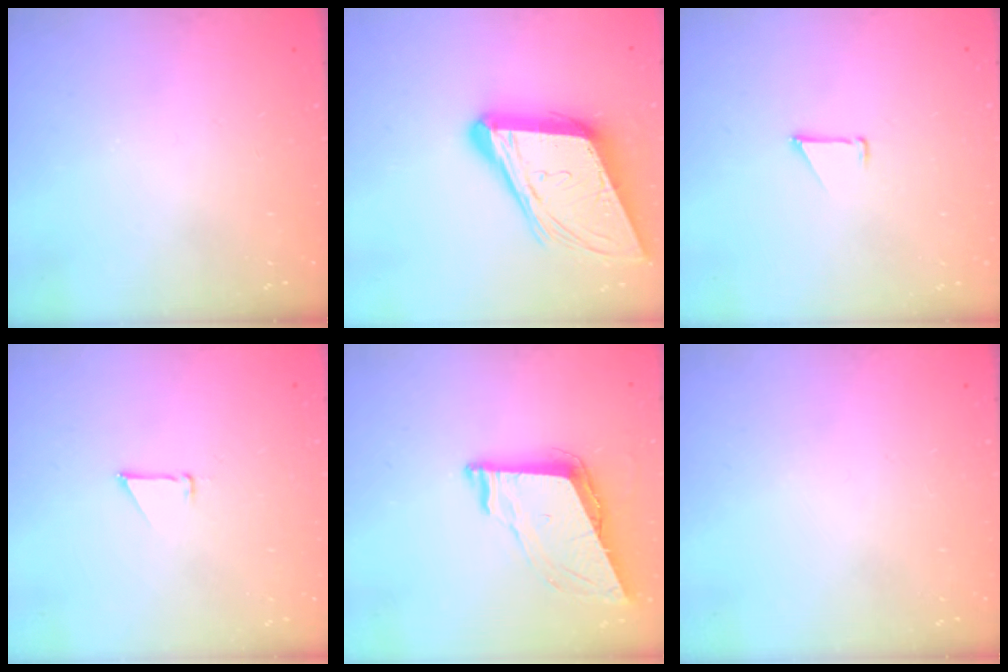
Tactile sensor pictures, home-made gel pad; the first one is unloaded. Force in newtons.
{"total": 15.8, "press": 15.2, "slide": 4.2}
{"total": 0.9, "press": 0.9, "slide": 0.1}
{"total": 0.8, "press": 0.8, "slide": 0.1}
{"total": 9.3, "press": 8.8, "slide": 3.2}
{"total": 0.0}